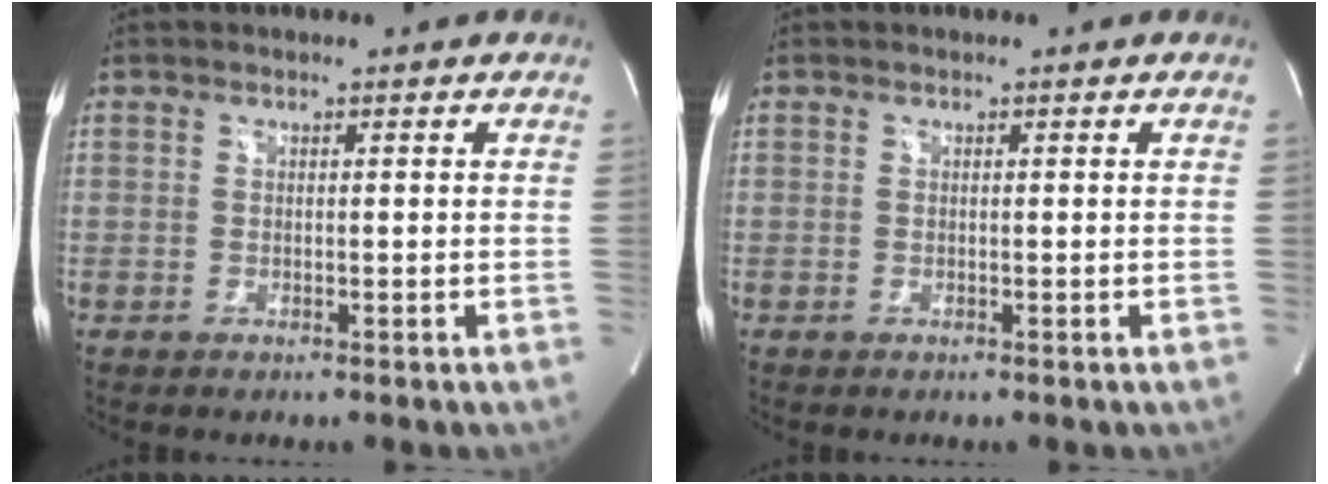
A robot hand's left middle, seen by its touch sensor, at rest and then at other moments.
{"total": 0.0}